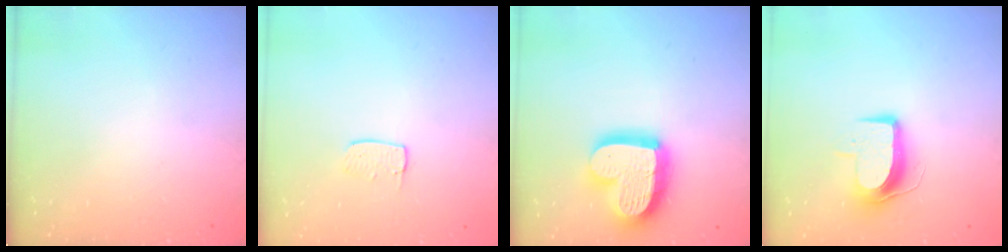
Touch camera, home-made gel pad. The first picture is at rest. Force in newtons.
{"total": 6.0, "press": 6.0, "slide": 0.3}
{"total": 19.1, "press": 19.0, "slide": 2.0}
{"total": 9.2, "press": 9.1, "slide": 0.5}